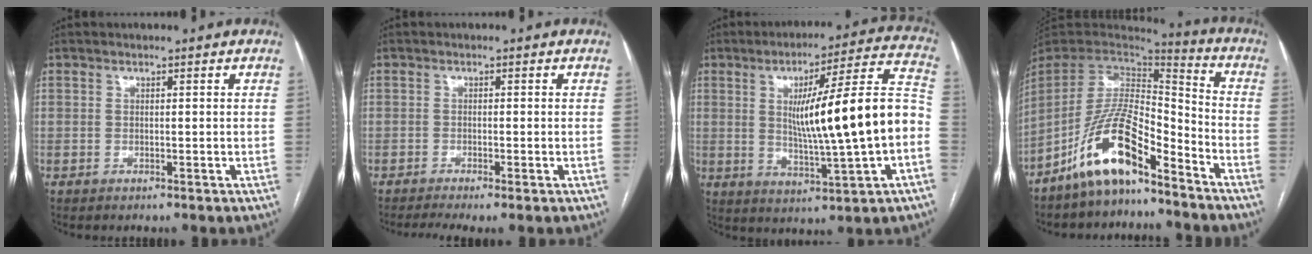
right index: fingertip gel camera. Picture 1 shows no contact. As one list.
[{"total": 4.0, "force": [-2.7, 0.4, 2.9], "torque": [-0.053, -0.008, -0.045]}, {"total": 18.9, "force": [-0.7, 0.7, 18.9], "torque": [-0.283, 0.019, -0.009]}, {"total": 14.0, "force": [-9.5, 3.6, 9.7], "torque": [-0.195, 0.012, -0.176]}]